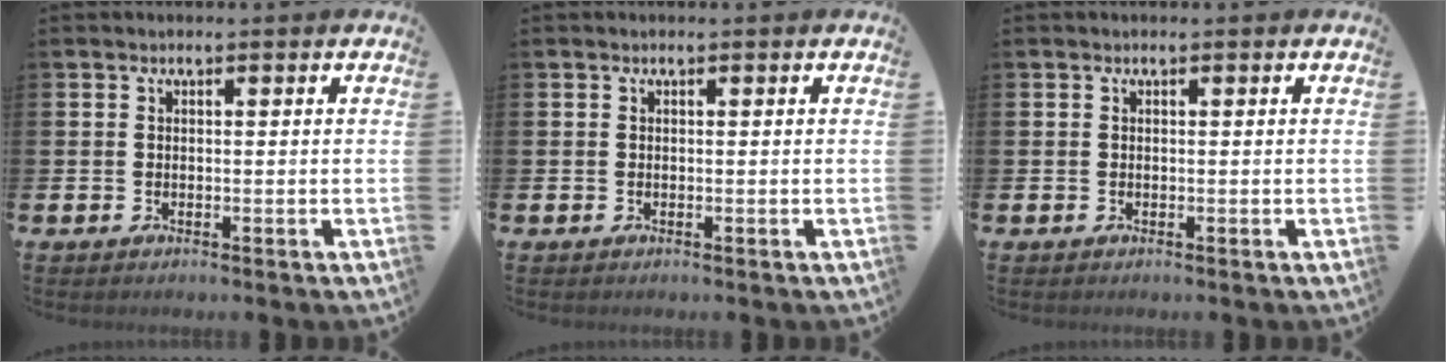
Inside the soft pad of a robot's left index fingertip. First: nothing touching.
{"total": 0.0}
{"total": 0.0}